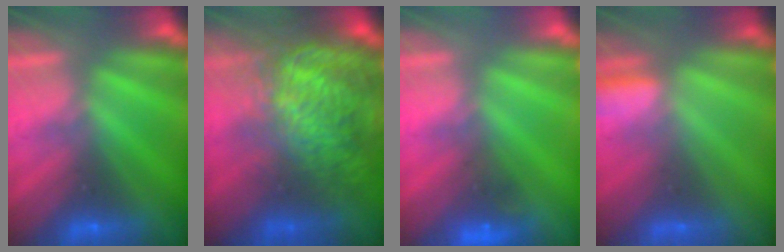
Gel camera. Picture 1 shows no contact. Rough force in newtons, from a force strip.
{"total": 10.5}
{"total": 4.7}
{"total": 2.9}